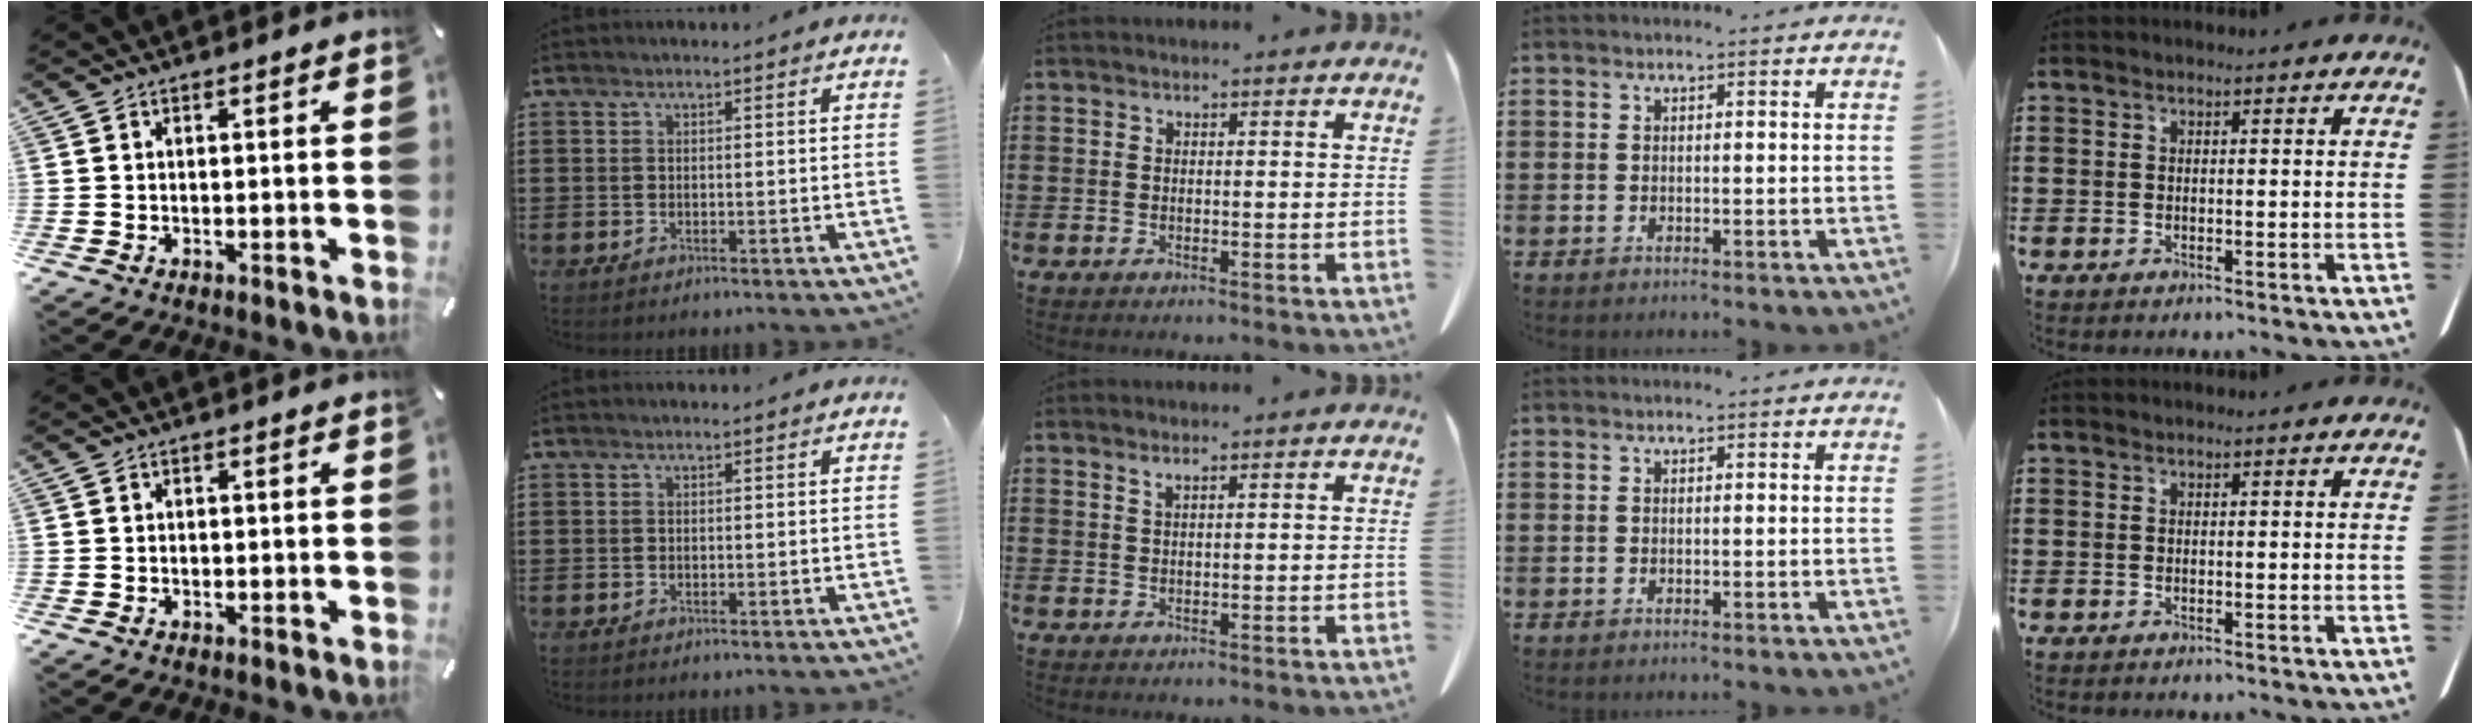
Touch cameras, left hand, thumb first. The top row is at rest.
{"thumb": {"total": 0.6, "force": [-0.1, 0.6, 0.2], "torque": [-0.002, 0.006, -0.004]}, "middle": {"total": 1.1, "force": [0.8, 0.1, 0.7], "torque": [-0.015, -0.002, 0.016]}}